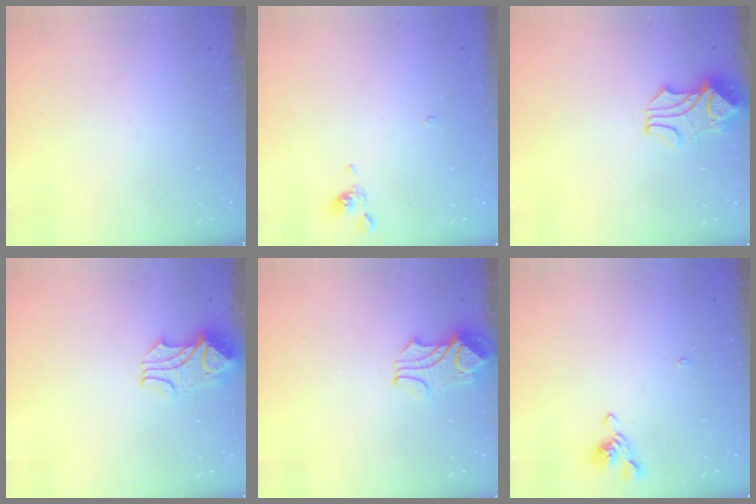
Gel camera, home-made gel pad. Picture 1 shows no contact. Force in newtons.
{"total": 0.7, "press": 0.6, "slide": 0.3}
{"total": 2.0, "press": 1.7, "slide": 1.1}
{"total": 2.0, "press": 1.8, "slide": 0.9}
{"total": 2.3, "press": 2.2, "slide": 0.7}
{"total": 2.5, "press": 2.4, "slide": 0.7}